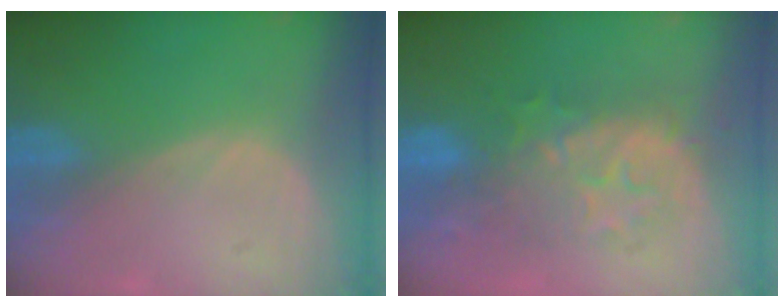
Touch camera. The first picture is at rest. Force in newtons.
{"total": 8.3, "press": 8.3, "slide": 0.1}